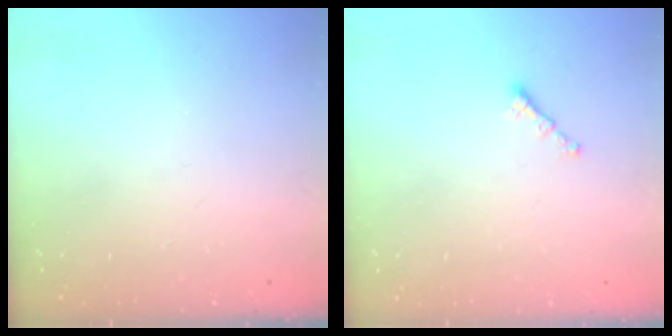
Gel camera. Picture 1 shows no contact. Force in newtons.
{"total": 0.8, "press": 0.7, "slide": 0.4}